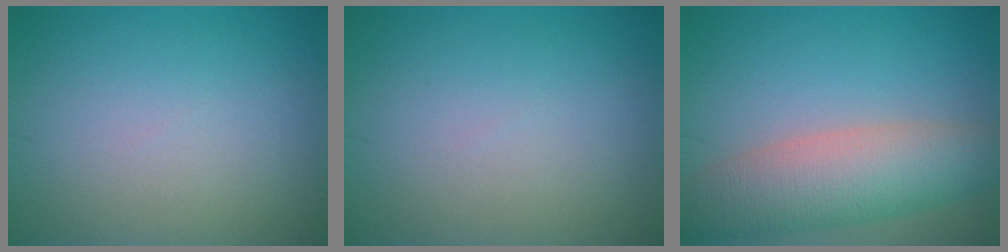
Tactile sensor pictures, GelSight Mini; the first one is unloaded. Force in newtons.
{"total": 0.0}
{"total": 7.4, "press": 7.4, "slide": 0.2}